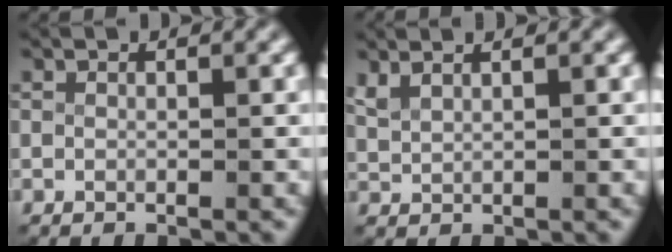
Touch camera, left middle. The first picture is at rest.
{"total": 1.9, "force": [1.3, 1.0, 1.0], "torque": [-0.031, 0.000, 0.034]}